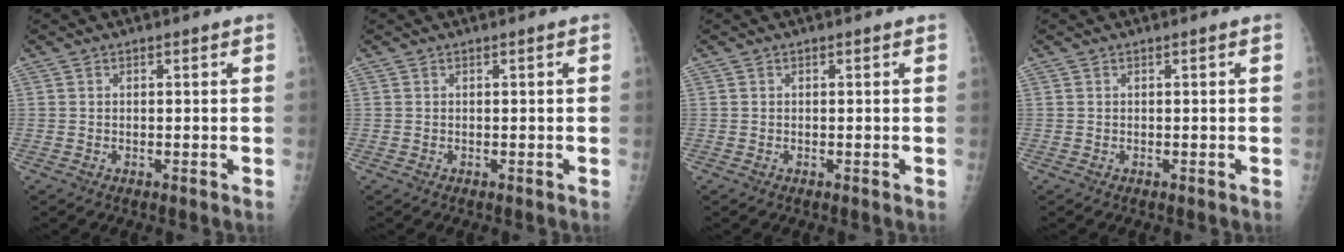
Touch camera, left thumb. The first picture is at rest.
{"total": 0.0}
{"total": 0.0}
{"total": 0.0}